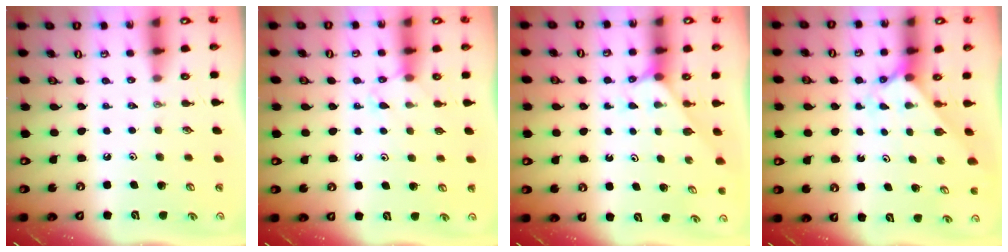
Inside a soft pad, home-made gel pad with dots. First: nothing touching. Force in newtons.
{"total": 7.0, "press": 7.0, "slide": 0.7}
{"total": 2.9, "press": 2.9, "slide": 0.4}
{"total": 2.1, "press": 2.1, "slide": 0.2}